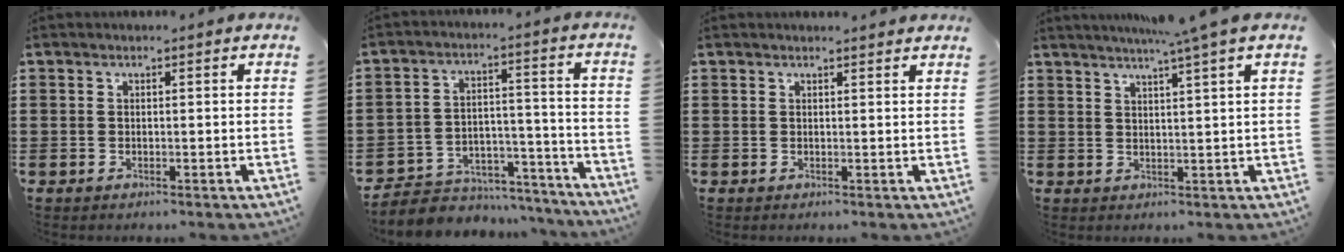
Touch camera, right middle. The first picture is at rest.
{"total": 5.4, "force": [-5.0, 1.9, 0.3], "torque": [-0.007, 0.016, -0.102]}
{"total": 1.0, "force": [1.0, -0.1, 0.1], "torque": [0.005, -0.005, 0.018]}
{"total": 4.2, "force": [3.1, -1.1, 2.5], "torque": [-0.046, -0.004, 0.052]}